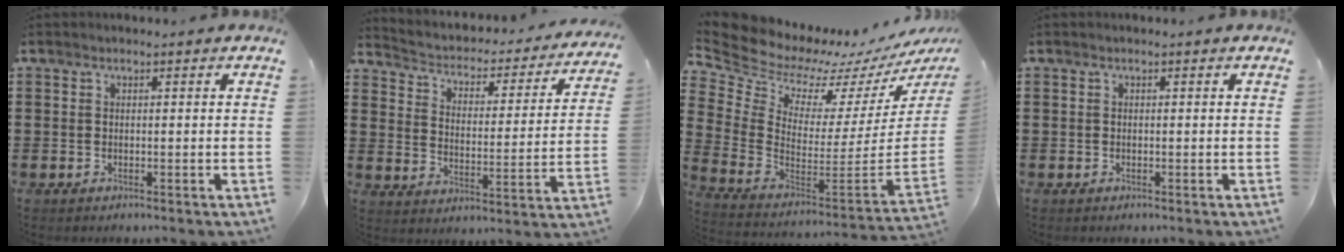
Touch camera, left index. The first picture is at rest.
{"total": 2.0, "force": [1.6, 0.9, 0.8], "torque": [-0.031, -0.024, 0.015]}
{"total": 6.5, "force": [6.0, 2.5, 0.7], "torque": [-0.060, -0.067, 0.102]}
{"total": 0.0}